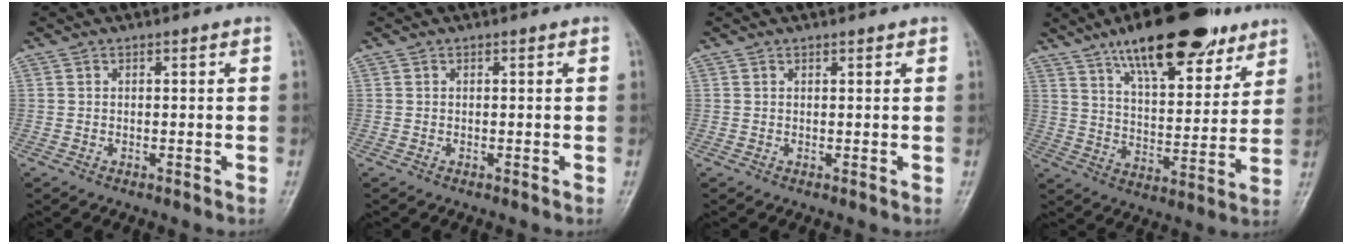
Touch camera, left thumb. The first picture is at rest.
{"total": 0.0}
{"total": 0.6, "force": [0.5, 0.2, 0.3], "torque": [-0.006, -0.003, 0.007]}
{"total": 20.3, "force": [13.3, 7.6, 13.4], "torque": [-0.169, -0.050, 0.215]}